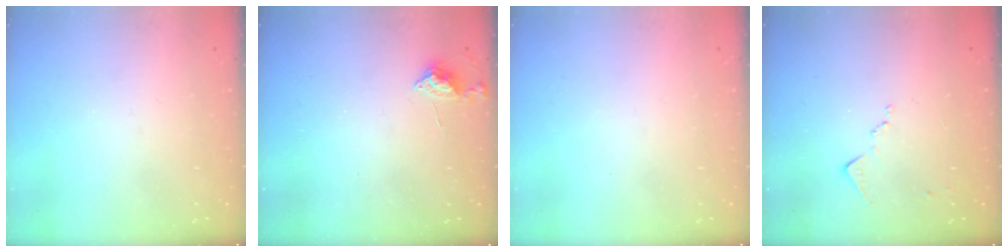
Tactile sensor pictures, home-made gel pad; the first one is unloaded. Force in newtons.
{"total": 6.8, "press": 6.8, "slide": 0.8}
{"total": 0.0}
{"total": 8.1, "press": 8.1, "slide": 0.9}